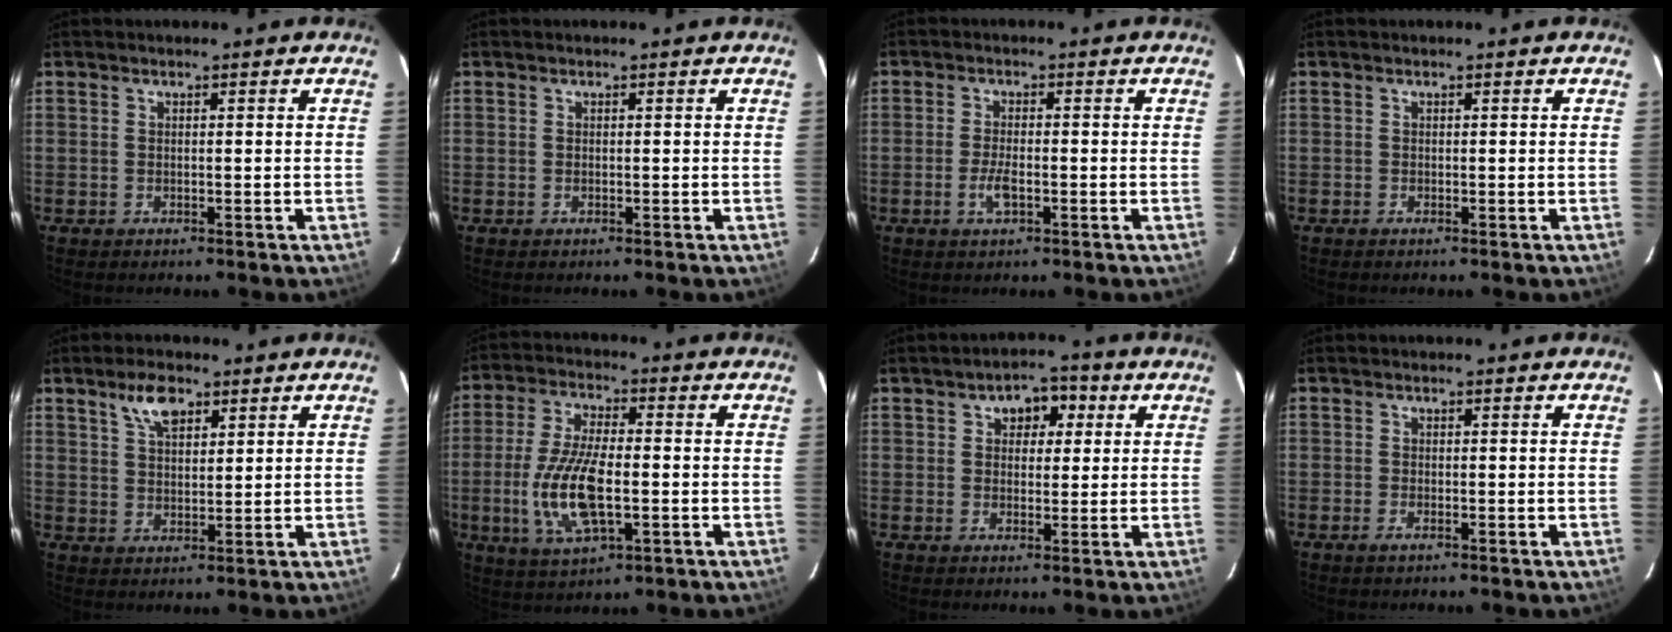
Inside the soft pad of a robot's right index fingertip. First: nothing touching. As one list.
[{"total": 0.0}, {"total": 3.6, "force": [-1.4, 1.2, 3.1], "torque": [-0.068, -0.002, -0.028]}, {"total": 0.0}, {"total": 5.7, "force": [3.5, 2.6, 3.6], "torque": [-0.064, 0.009, 0.066]}, {"total": 13.3, "force": [-2.6, 4.8, 12.1], "torque": [-0.253, -0.007, -0.047]}, {"total": 5.5, "force": [2.0, 3.9, 3.2], "torque": [-0.040, 0.021, 0.030]}, {"total": 1.1, "force": [-0.7, 0.3, 0.7], "torque": [-0.016, -0.002, -0.014]}]